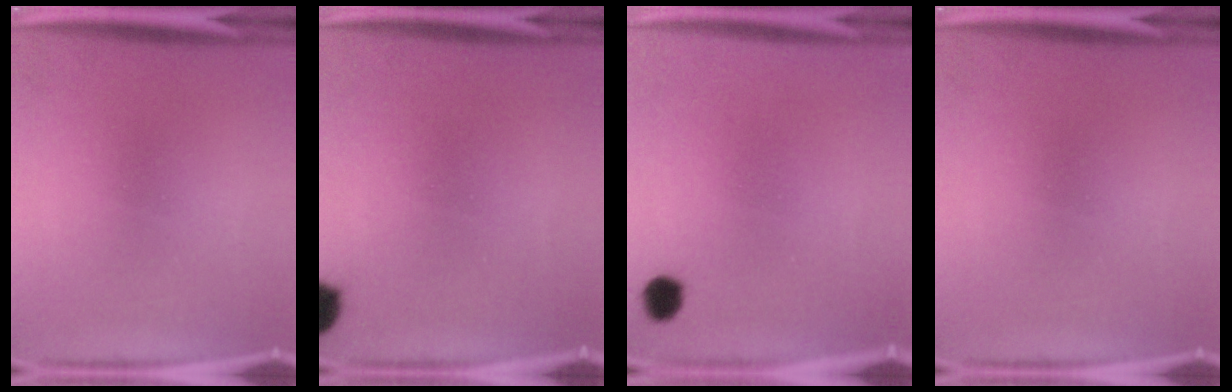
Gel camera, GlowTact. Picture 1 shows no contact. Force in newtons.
{"total": 5.8}
{"total": 3.1}
{"total": 0.0}